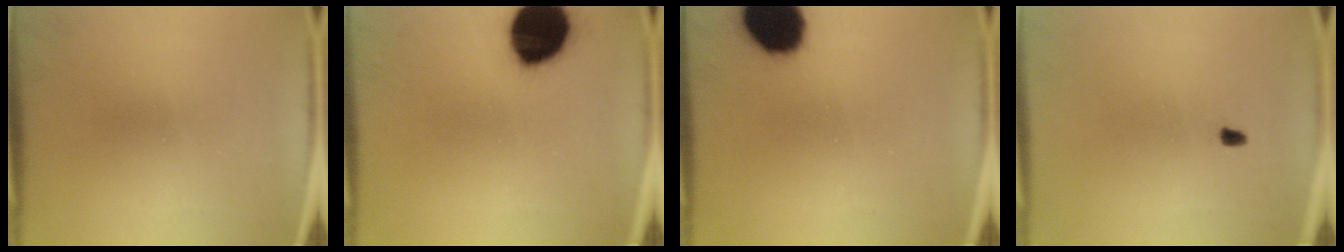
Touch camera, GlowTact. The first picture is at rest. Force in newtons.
{"total": 18.2}
{"total": 15.1}
{"total": 0.9}